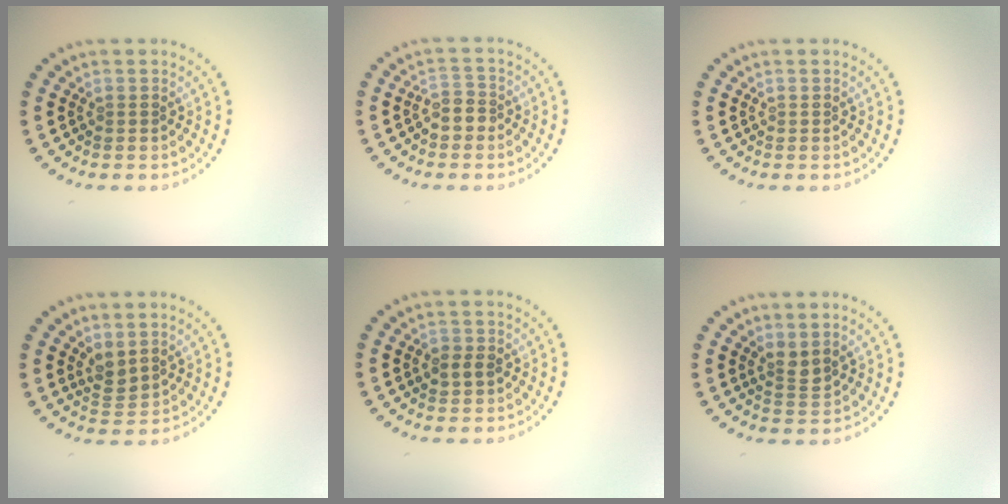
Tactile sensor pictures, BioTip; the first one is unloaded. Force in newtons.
{"total": 1.9, "press": 1.7, "slide": 0.9}
{"total": 0.0}
{"total": 1.9, "press": 1.6, "slide": 1.1}
{"total": 1.6, "press": 1.6, "slide": 0.3}
{"total": 1.6, "press": 1.3, "slide": 1.0}